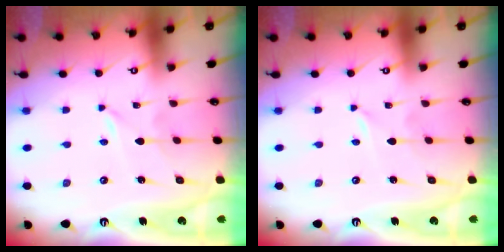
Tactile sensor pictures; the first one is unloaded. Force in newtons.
{"total": 0.0}